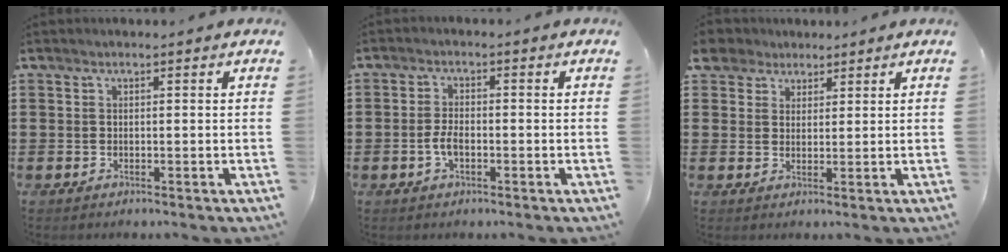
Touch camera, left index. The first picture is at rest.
{"total": 3.1, "force": [-1.1, 1.4, 2.6], "torque": [-0.070, -0.004, -0.026]}
{"total": 3.6, "force": [2.6, 2.5, 0.2], "torque": [-0.022, 0.012, 0.048]}